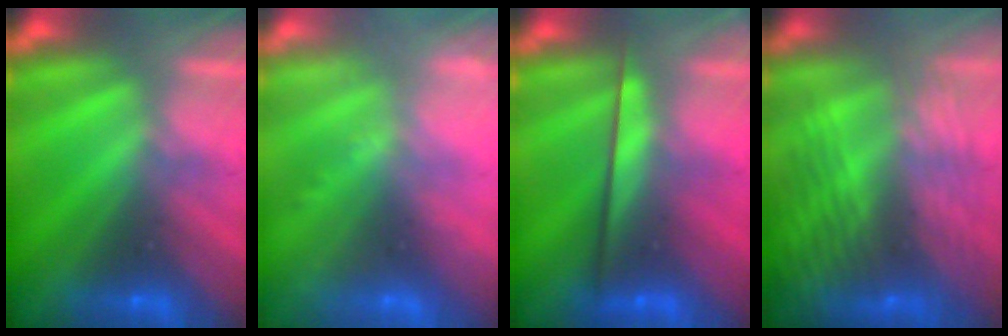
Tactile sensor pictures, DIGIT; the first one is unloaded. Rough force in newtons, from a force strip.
{"total": 2.4}
{"total": 2.4}
{"total": 7.0}